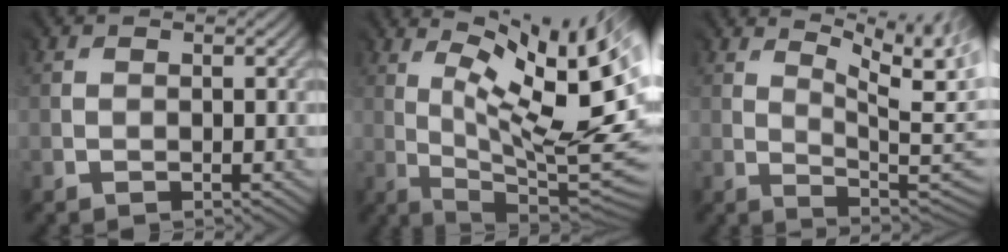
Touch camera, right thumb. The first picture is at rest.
{"total": 13.7, "force": [4.2, 3.3, 12.6], "torque": [-0.185, 0.009, 0.092]}
{"total": 13.3, "force": [5.1, 4.3, 11.5], "torque": [-0.165, 0.036, 0.093]}